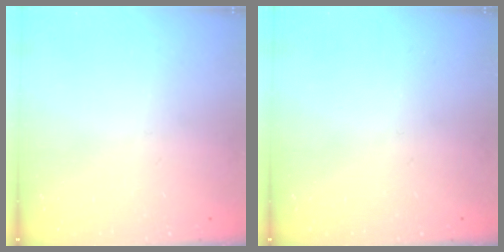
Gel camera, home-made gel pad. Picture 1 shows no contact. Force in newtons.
{"total": 0.0}